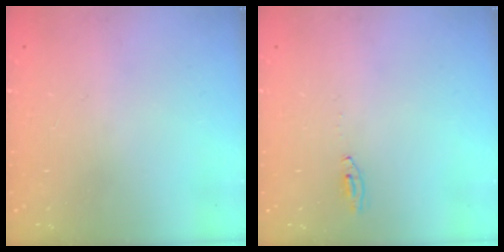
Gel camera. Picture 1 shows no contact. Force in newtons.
{"total": 2.2, "press": 2.2, "slide": 0.2}